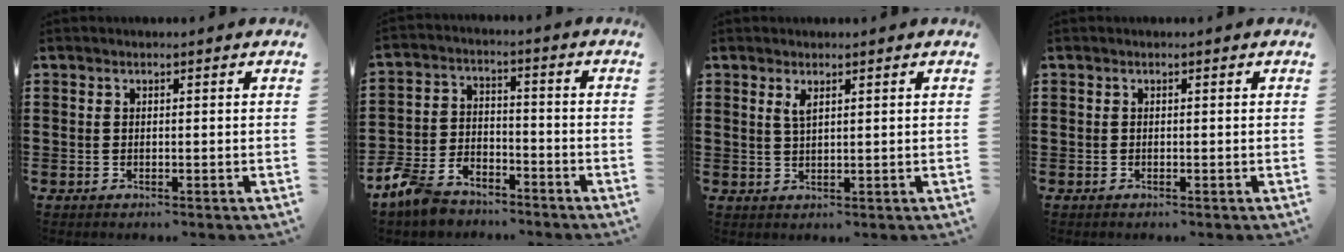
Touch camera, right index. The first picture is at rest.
{"total": 5.9, "force": [-5.4, 2.0, 1.4], "torque": [-0.052, 0.009, -0.112]}
{"total": 1.8, "force": [1.1, 0.5, 1.4], "torque": [-0.029, 0.003, 0.019]}
{"total": 0.0}